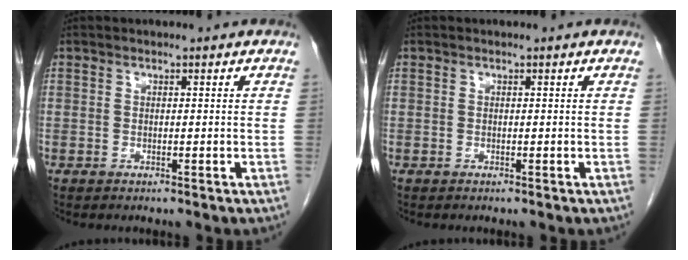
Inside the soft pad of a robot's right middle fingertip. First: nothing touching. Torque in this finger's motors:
{"motor_torque": [0.39, 0.09, 0.01, 0.01]}